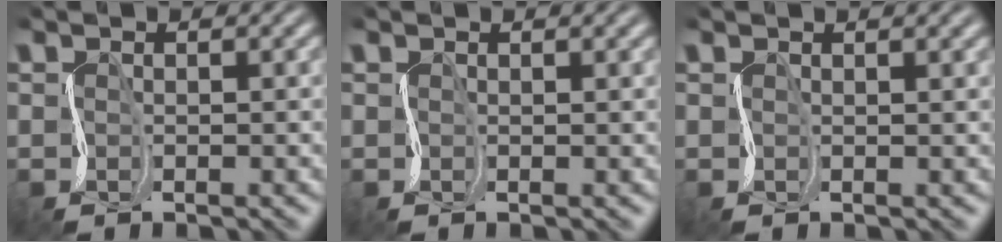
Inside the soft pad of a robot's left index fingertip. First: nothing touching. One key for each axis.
{"total": 0.9, "fx": 0.8, "fy": 0.0, "fz": 0.2, "tx": -0.004, "ty": -0.003, "tz": 0.002}
{"total": 1.6, "fx": 1.4, "fy": 0.2, "fz": 0.8, "tx": -0.014, "ty": 0.009, "tz": 0.004}